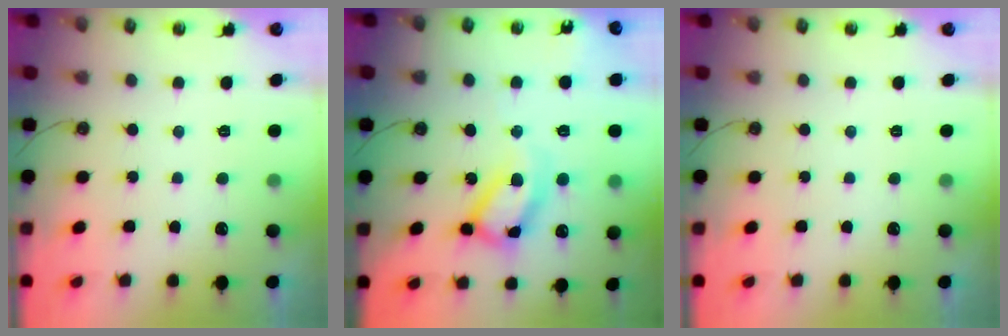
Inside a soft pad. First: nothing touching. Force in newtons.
{"total": 18.5, "press": 18.4, "slide": 1.6}
{"total": 0.0}